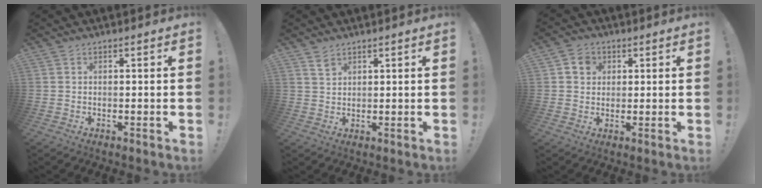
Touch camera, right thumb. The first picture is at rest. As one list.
[{"total": 2.8, "force": [2.1, 1.6, 0.9], "torque": [-0.004, -0.015, 0.037]}, {"total": 5.0, "force": [1.8, 4.4, 1.8], "torque": [-0.021, -0.001, 0.034]}]